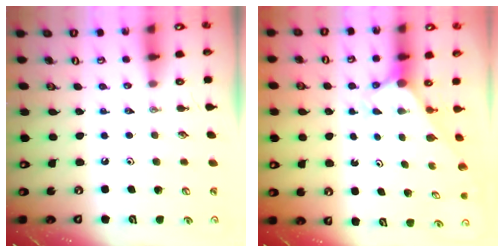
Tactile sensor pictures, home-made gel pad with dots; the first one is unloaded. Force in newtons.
{"total": 2.5, "press": 2.5, "slide": 0.3}